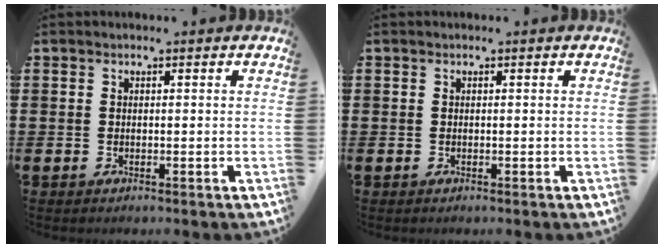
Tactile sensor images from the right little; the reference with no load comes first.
{"total": 0.0}